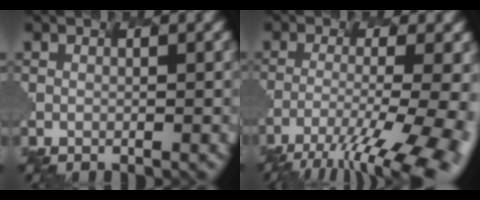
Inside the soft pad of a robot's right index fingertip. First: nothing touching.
{"total": 11.9, "force": [-8.6, 2.0, 8.0], "torque": [-0.151, -0.029, -0.090]}